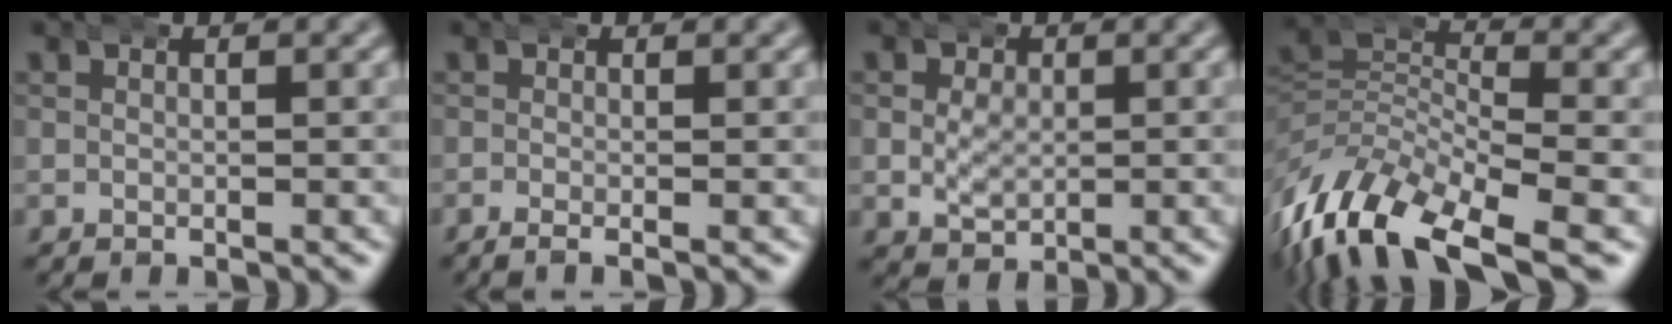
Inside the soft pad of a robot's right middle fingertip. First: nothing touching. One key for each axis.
{"total": 1.1, "fx": -0.8, "fy": 0.1, "fz": 0.8, "tx": -0.019, "ty": -0.005, "tz": -0.014}
{"total": 2.6, "fx": 0.0, "fy": 2.1, "fz": 1.6, "tx": -0.024, "ty": -0.013, "tz": 0.014}
{"total": 11.2, "fx": -4.9, "fy": 6.8, "fz": 7.4, "tx": -0.171, "ty": -0.046, "tz": -0.061}